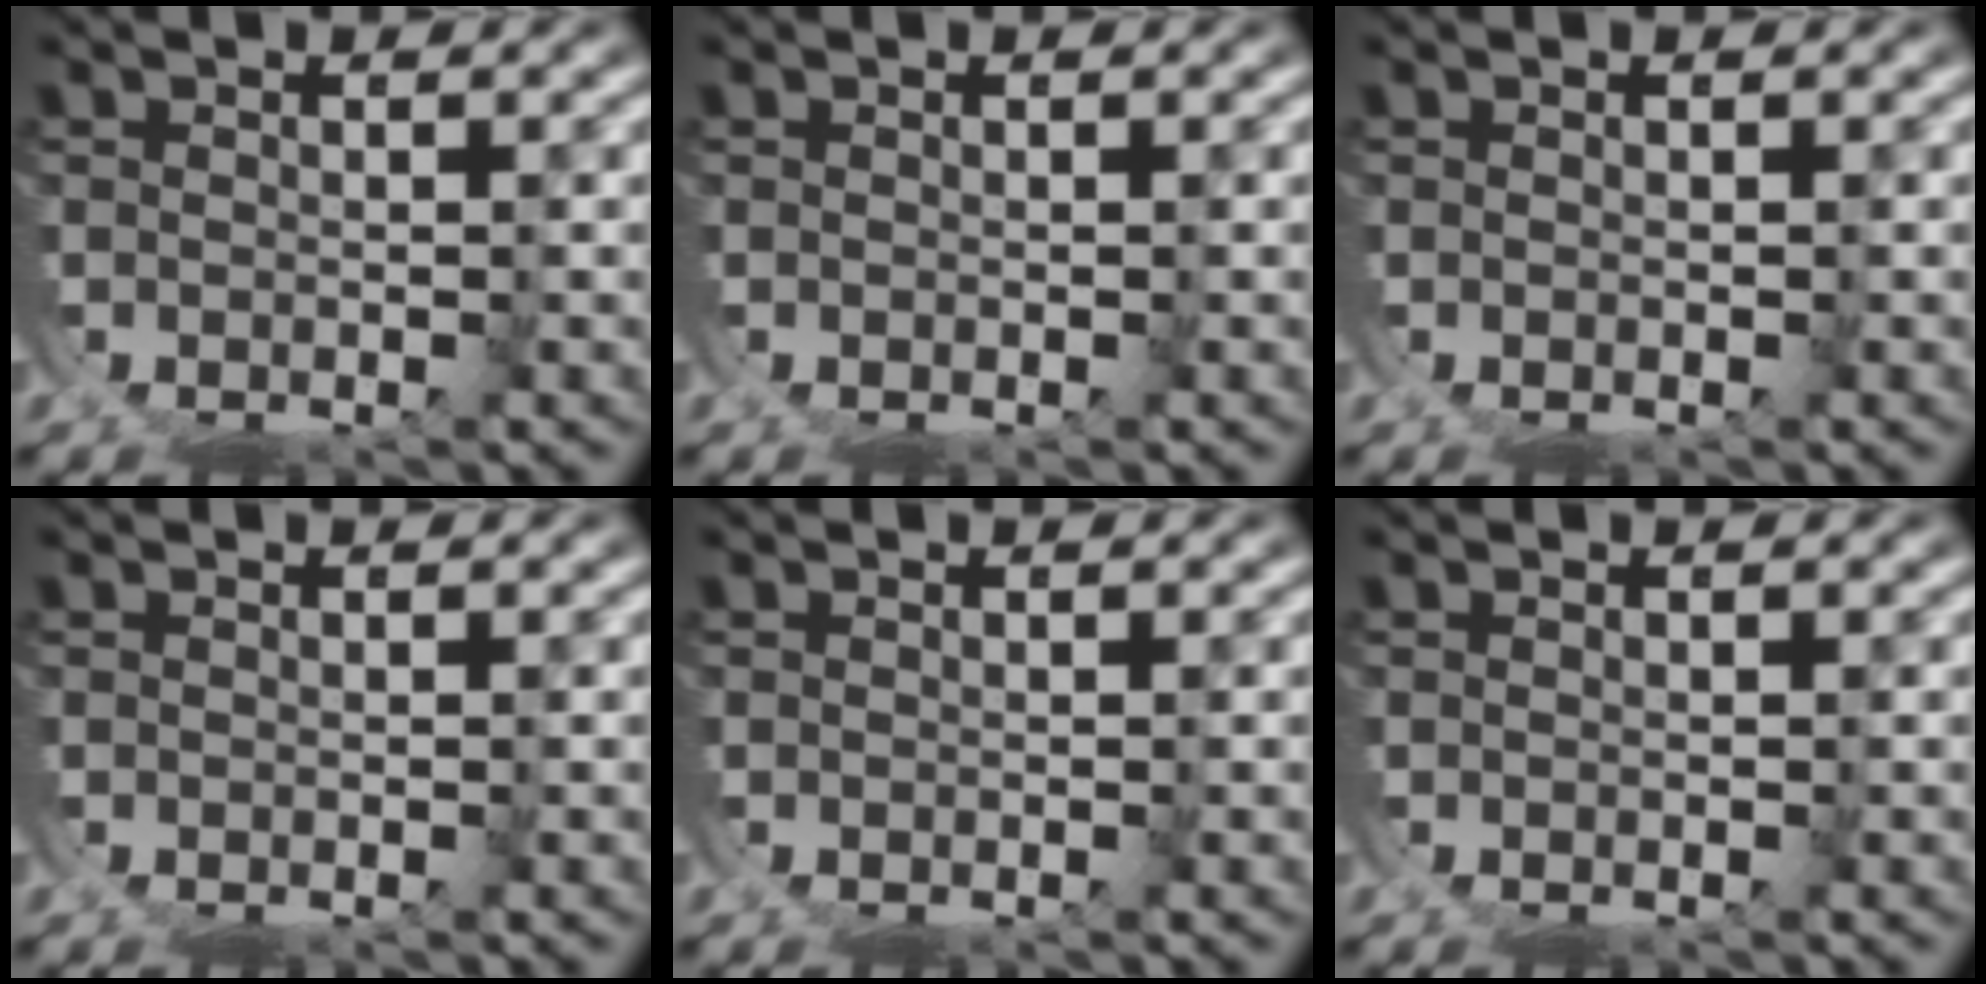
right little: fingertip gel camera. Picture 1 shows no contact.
{"total": 0.0}
{"total": 0.0}
{"total": 0.0}
{"total": 0.0}
{"total": 0.0}